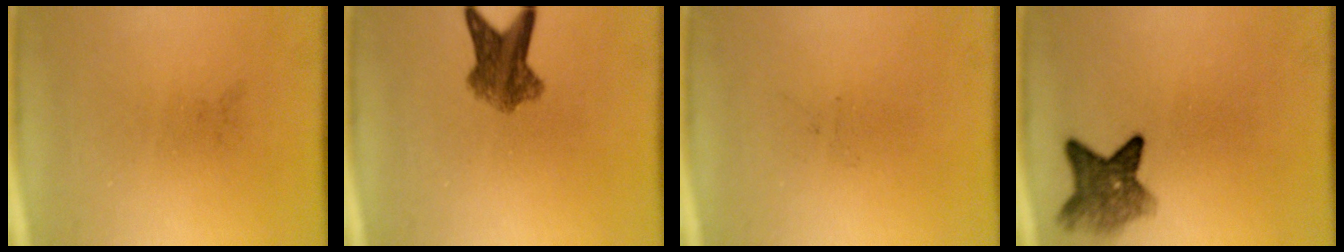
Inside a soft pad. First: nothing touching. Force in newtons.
{"total": 6.1}
{"total": 0.0}
{"total": 5.9}